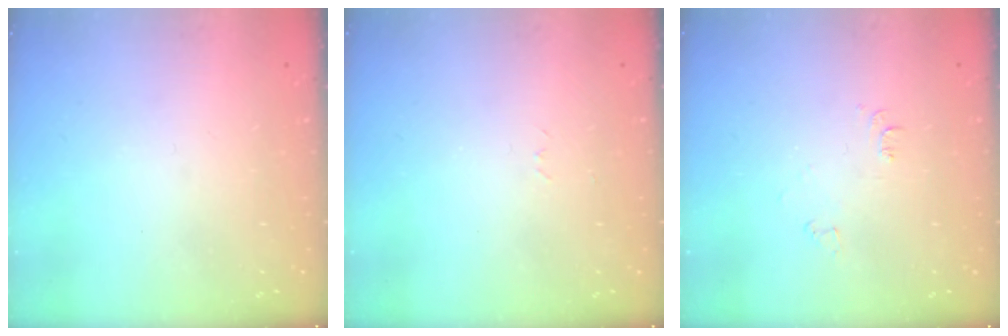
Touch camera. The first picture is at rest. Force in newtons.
{"total": 2.6, "press": 2.6, "slide": 0.4}
{"total": 3.5, "press": 3.4, "slide": 0.5}